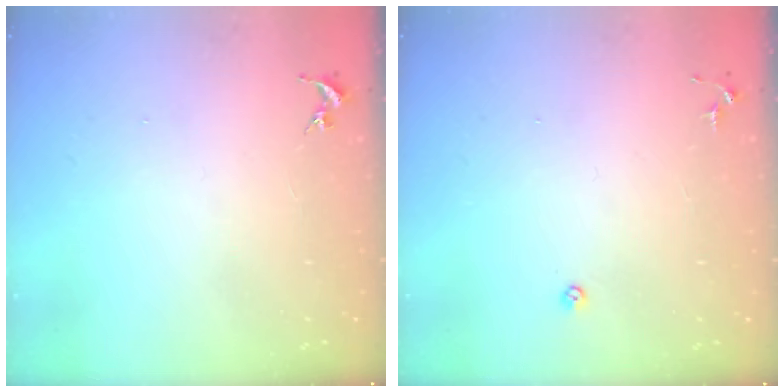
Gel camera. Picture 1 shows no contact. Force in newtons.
{"total": 3.3, "press": 3.3, "slide": 0.7}